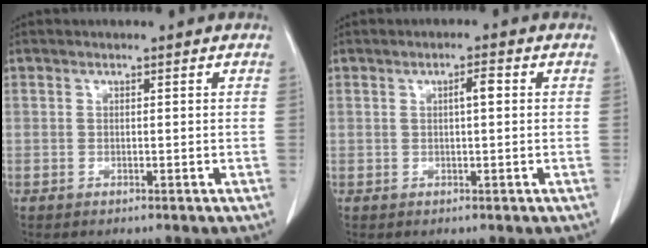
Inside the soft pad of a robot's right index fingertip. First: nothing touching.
{"total": 2.0, "force": [0.3, 0.3, 2.0], "torque": [-0.032, 0.005, 0.004]}